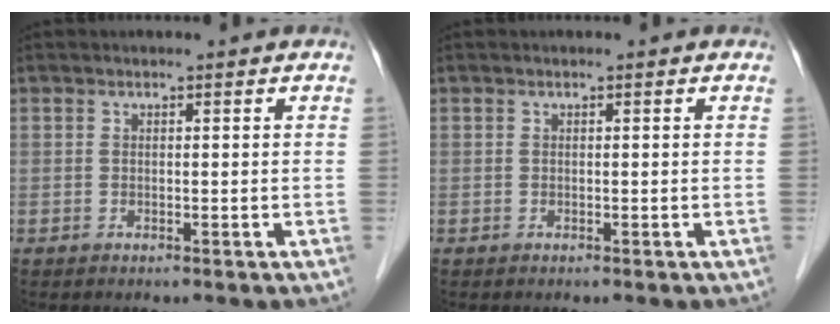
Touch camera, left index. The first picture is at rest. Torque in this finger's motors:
{"motor_torque": [0.00, 0.00, 0.00, 0.00]}